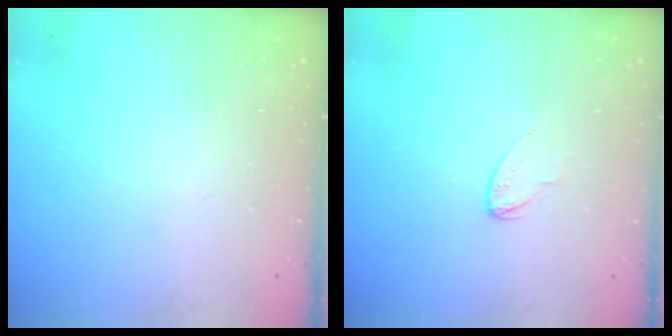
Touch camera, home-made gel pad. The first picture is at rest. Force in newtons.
{"total": 2.1, "press": 2.1, "slide": 0.2}